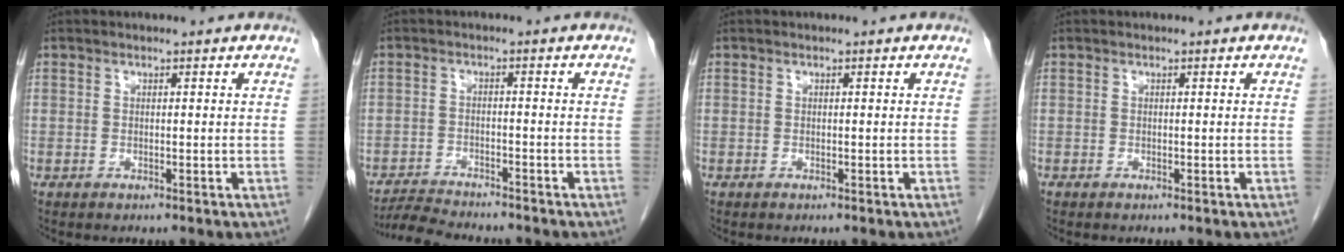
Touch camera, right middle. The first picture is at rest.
{"total": 6.3, "force": [-6.1, 0.3, 1.6], "torque": [-0.028, -0.017, -0.104]}
{"total": 0.0}
{"total": 0.0}